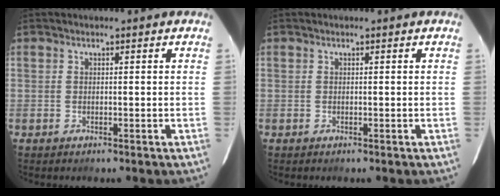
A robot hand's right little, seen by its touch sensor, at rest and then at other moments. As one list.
[{"total": 0.0}]